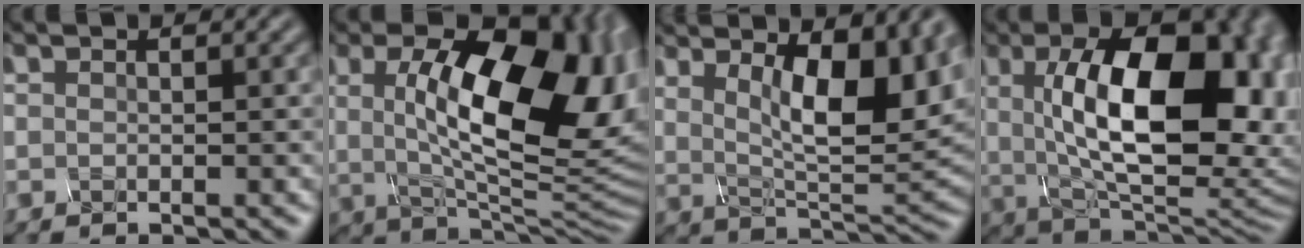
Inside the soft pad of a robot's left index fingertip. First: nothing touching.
{"total": 14.6, "force": [1.8, 6.6, 13.0], "torque": [-0.190, -0.001, 0.026]}
{"total": 10.2, "force": [3.1, 3.7, 8.9], "torque": [-0.132, -0.003, 0.053]}
{"total": 15.6, "force": [2.0, 7.5, 13.6], "torque": [-0.180, 0.006, 0.023]}